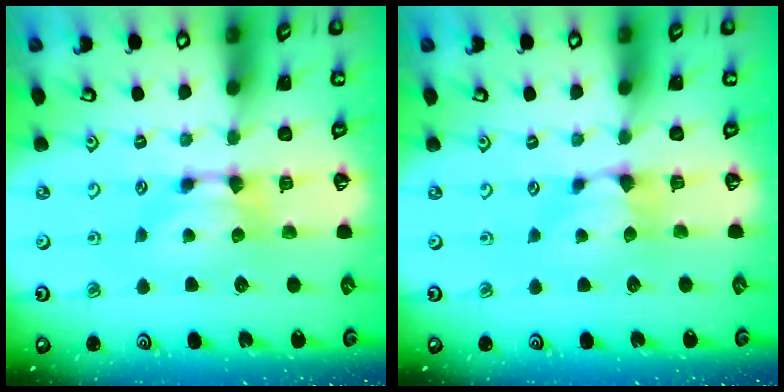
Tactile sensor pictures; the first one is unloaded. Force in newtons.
{"total": 0.6, "press": 0.3, "slide": 0.6}